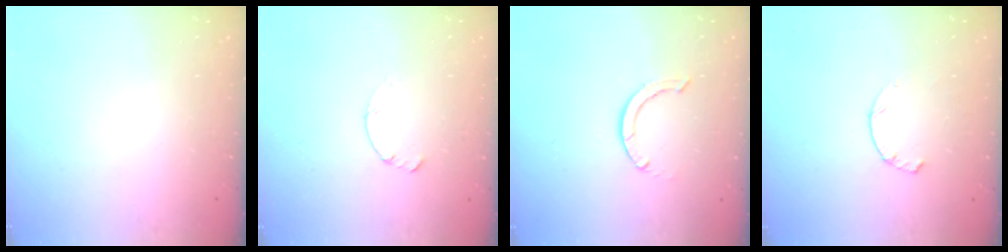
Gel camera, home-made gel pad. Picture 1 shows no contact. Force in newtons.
{"total": 0.0}
{"total": 3.7, "press": 3.6, "slide": 0.4}
{"total": 1.9, "press": 1.9, "slide": 0.3}